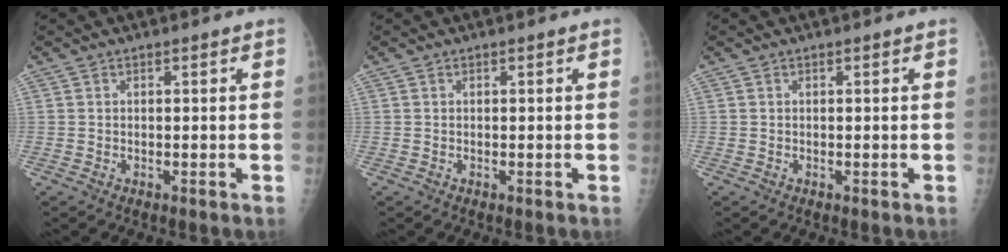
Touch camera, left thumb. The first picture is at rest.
{"total": 0.0}
{"total": 0.0}